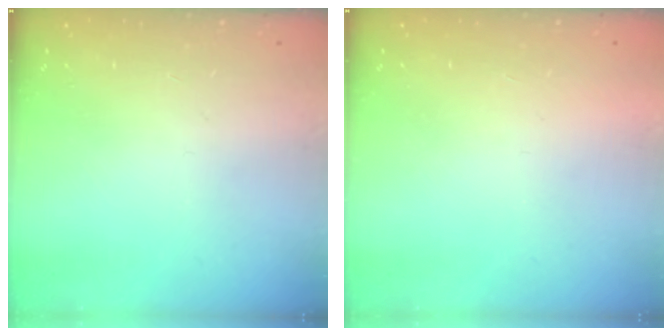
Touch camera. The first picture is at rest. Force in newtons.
{"total": 1.5, "press": 1.5, "slide": 0.1}